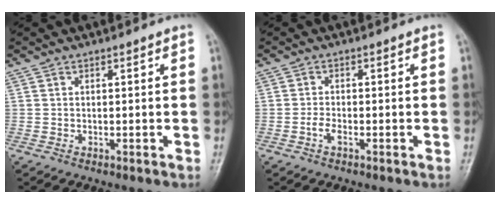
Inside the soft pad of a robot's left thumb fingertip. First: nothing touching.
{"total": 2.0, "force": [-1.0, 0.9, 1.5], "torque": [-0.032, 0.008, -0.023]}